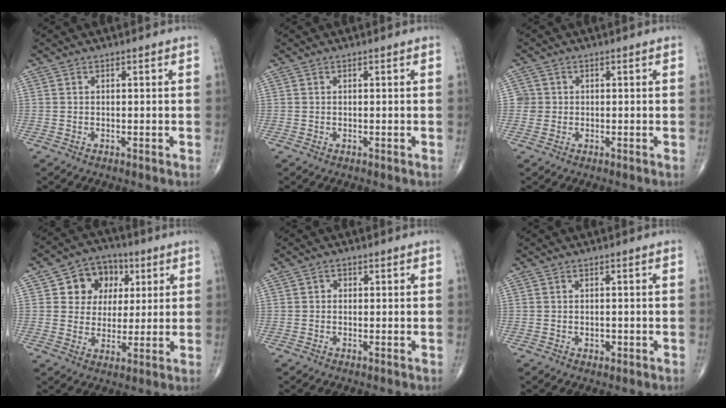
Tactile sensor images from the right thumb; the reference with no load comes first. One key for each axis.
{"total": 0.0}
{"total": 2.2, "fx": 0.1, "fy": 2.2, "fz": 0.0, "tx": 0.016, "ty": 0.006, "tz": -0.001}
{"total": 10.7, "fx": 3.6, "fy": 9.0, "fz": 4.6, "tx": -0.024, "ty": -0.005, "tz": 0.056}
{"total": 1.1, "fx": 0.2, "fy": 1.0, "fz": 0.4, "tx": 0.000, "ty": 0.002, "tz": 0.000}
{"total": 1.4, "fx": -0.2, "fy": 1.0, "fz": 1.0, "tx": -0.011, "ty": -0.001, "tz": -0.002}